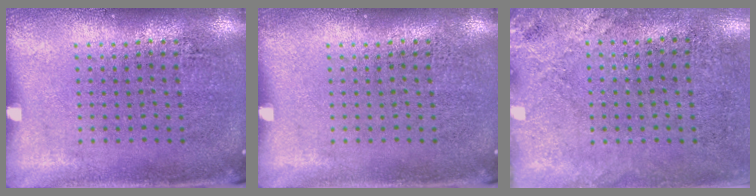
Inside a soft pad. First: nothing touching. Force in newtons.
{"total": 0.0}
{"total": 2.5, "press": 2.1, "slide": 1.4}